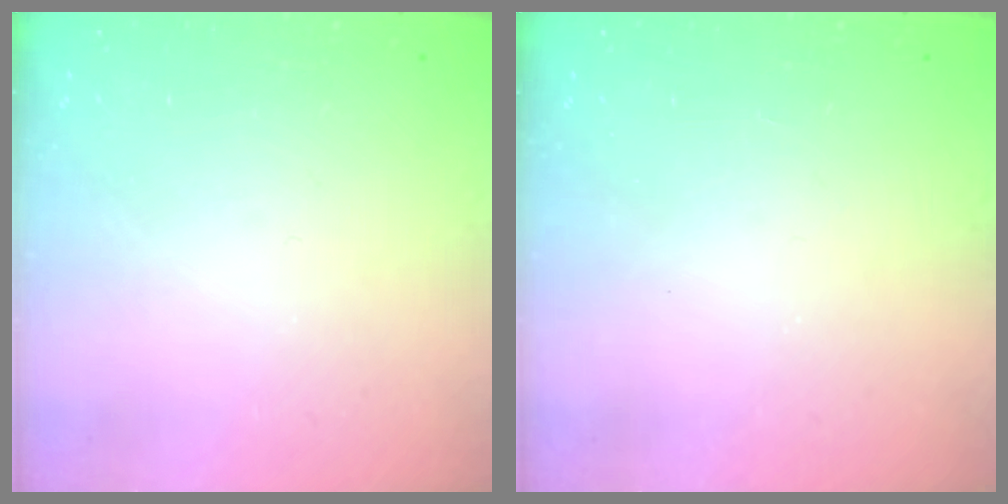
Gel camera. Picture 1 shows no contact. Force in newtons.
{"total": 3.4, "press": 3.3, "slide": 0.5}